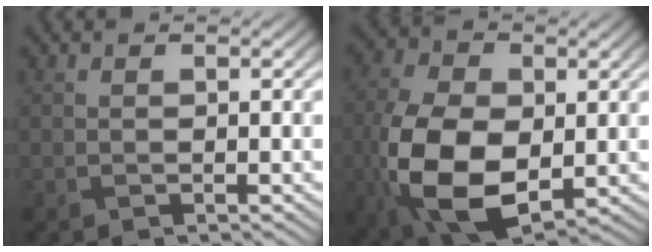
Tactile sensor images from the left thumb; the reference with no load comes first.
{"total": 14.4, "force": [-2.0, 9.2, 10.9], "torque": [-0.275, -0.042, -0.020]}